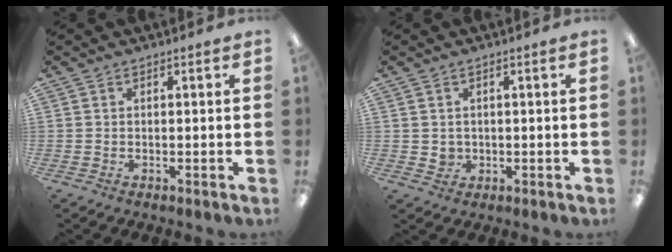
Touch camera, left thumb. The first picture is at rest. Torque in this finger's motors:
{"motor_torque": [-0.13, 0.12, 0.01, -0.03, 0.00]}